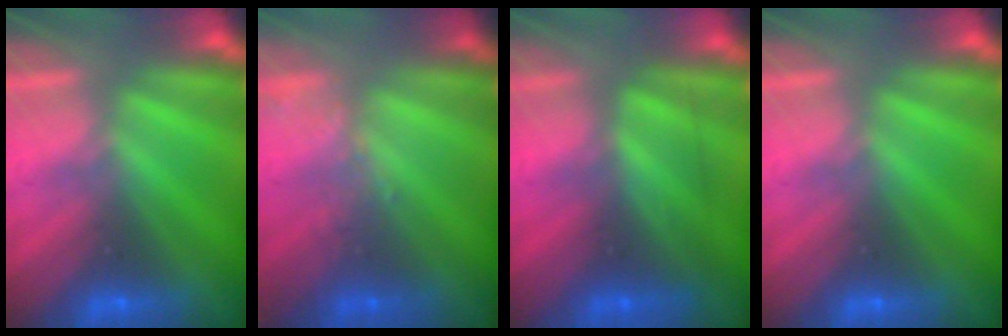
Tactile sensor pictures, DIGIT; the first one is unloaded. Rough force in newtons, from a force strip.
{"total": 1.9}
{"total": 2.4}
{"total": 0.0}